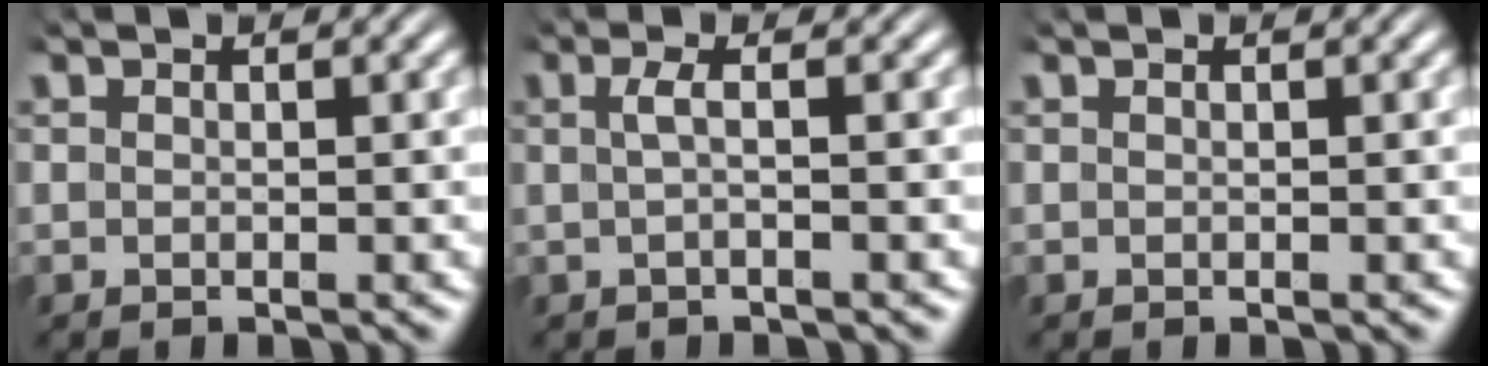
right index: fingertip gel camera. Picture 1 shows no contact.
{"total": 1.5, "force": [-0.2, -0.2, 1.5], "torque": [-0.031, -0.001, -0.002]}
{"total": 0.0}